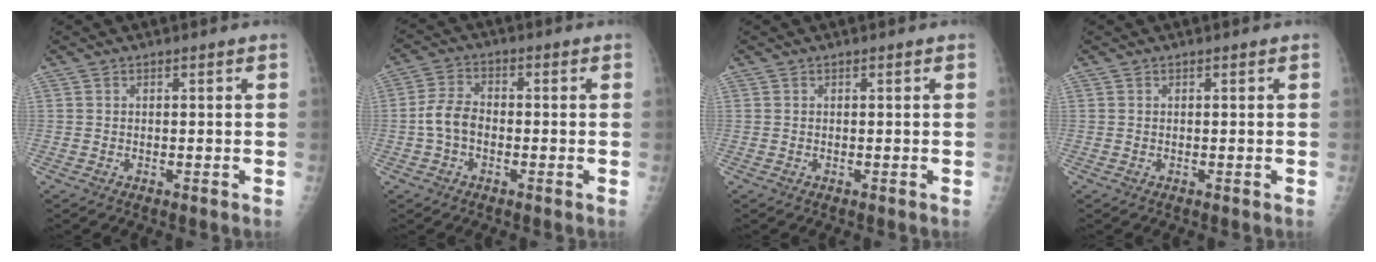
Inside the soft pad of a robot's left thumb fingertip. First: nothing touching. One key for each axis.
{"total": 5.6, "fx": -1.3, "fy": 3.8, "fz": 3.9, "tx": -0.074, "ty": 0.019, "tz": -0.031}
{"total": 0.0}
{"total": 0.0}